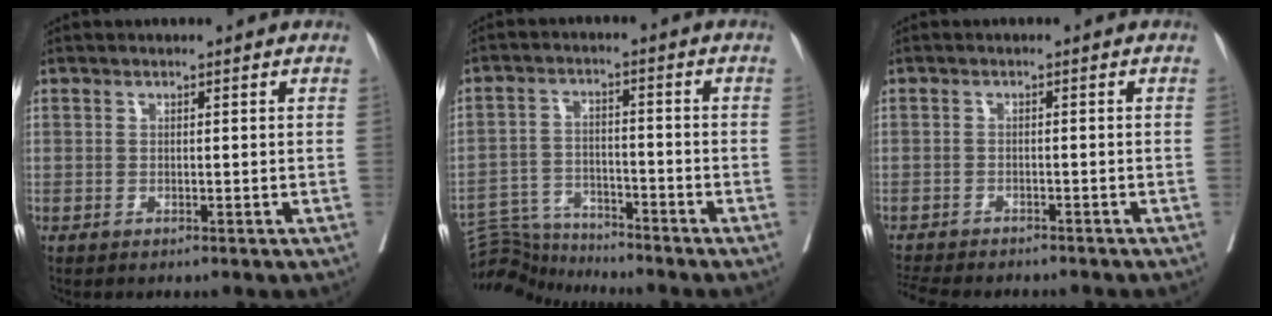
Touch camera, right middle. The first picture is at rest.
{"total": 6.5, "force": [-6.5, 0.0, -0.9], "torque": [0.007, 0.001, -0.117]}
{"total": 9.1, "force": [-8.2, 2.1, 3.4], "torque": [-0.059, -0.008, -0.115]}